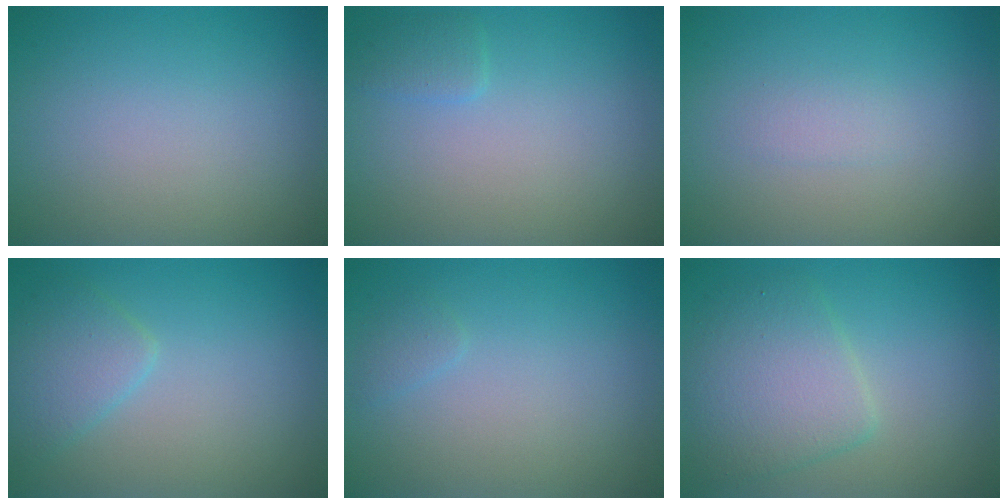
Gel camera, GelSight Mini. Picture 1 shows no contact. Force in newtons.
{"total": 1.2, "press": 1.2, "slide": 0.1}
{"total": 0.9, "press": 0.9, "slide": 0.0}
{"total": 2.6, "press": 2.6, "slide": 0.1}
{"total": 0.8, "press": 0.8, "slide": 0.1}
{"total": 4.7, "press": 4.7, "slide": 0.2}